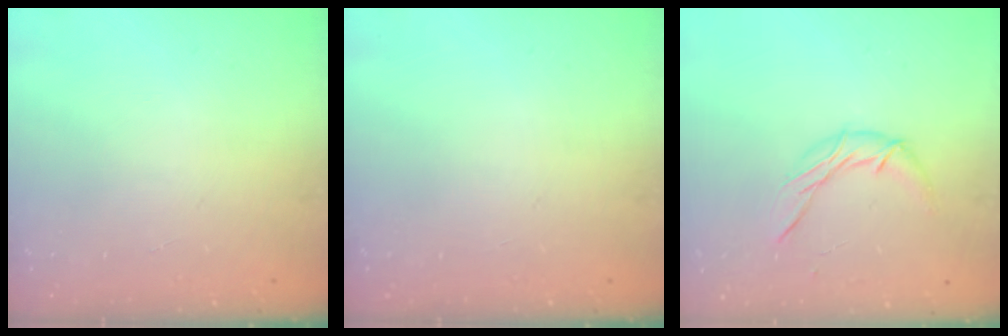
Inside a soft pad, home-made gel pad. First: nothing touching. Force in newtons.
{"total": 0.0}
{"total": 6.8, "press": 6.8, "slide": 0.7}